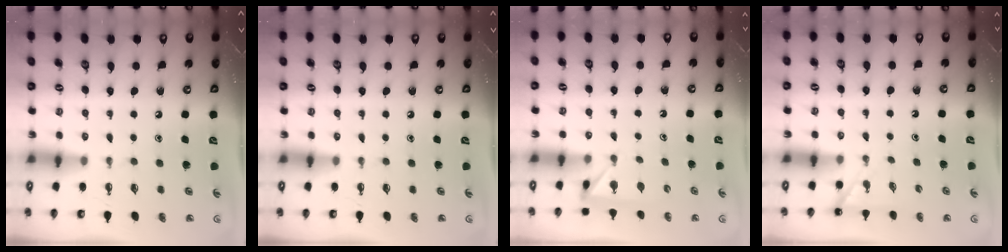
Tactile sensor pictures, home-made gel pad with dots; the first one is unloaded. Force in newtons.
{"total": 0.0}
{"total": 2.8, "press": 2.8, "slide": 0.5}
{"total": 2.3, "press": 2.3, "slide": 0.2}